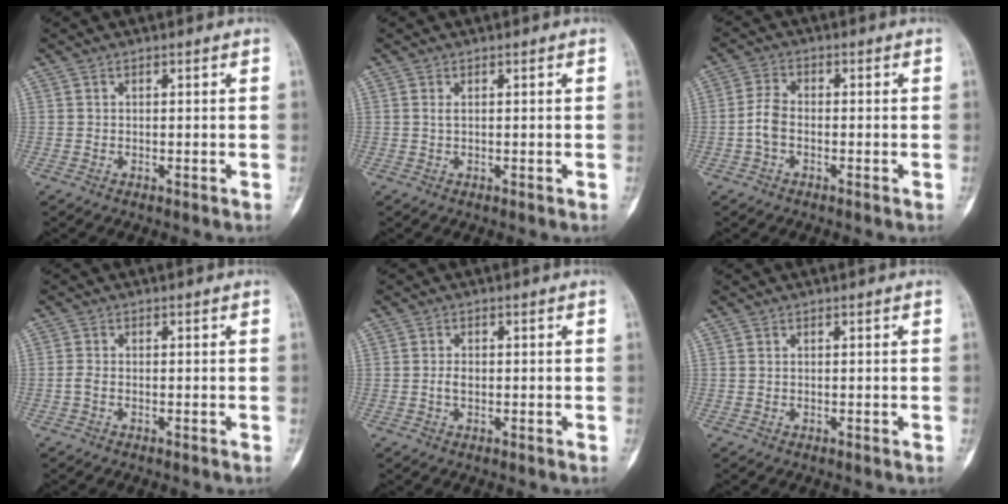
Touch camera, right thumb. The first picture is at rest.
{"total": 0.6, "force": [0.3, 0.1, 0.5], "torque": [-0.017, -0.001, 0.007]}
{"total": 3.7, "force": [-1.1, 2.2, 2.8], "torque": [-0.062, 0.015, -0.028]}
{"total": 1.1, "force": [-0.4, 0.6, 0.9], "torque": [-0.023, 0.000, -0.013]}
{"total": 1.7, "force": [-0.2, 1.0, 1.3], "torque": [-0.022, 0.003, -0.006]}
{"total": 0.0}